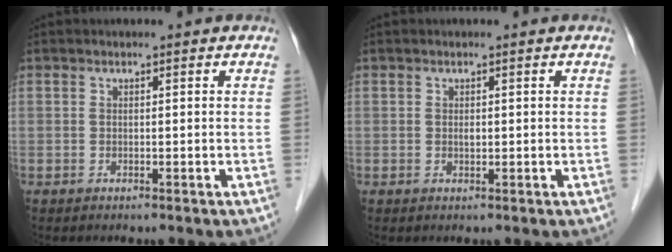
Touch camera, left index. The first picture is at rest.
{"total": 0.6, "force": [-0.1, 0.3, 0.5], "torque": [-0.011, -0.002, -0.003]}